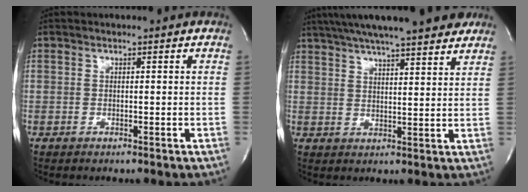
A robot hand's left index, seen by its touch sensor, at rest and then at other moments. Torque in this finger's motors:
{"motor_torque": [0.91, -1.00, 1.02, 0.21]}